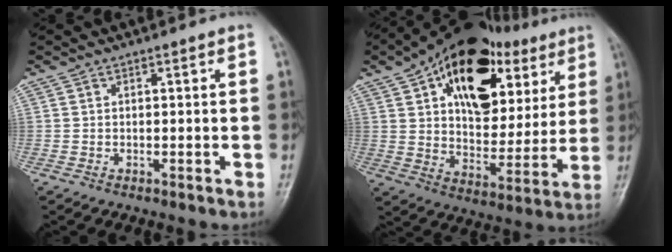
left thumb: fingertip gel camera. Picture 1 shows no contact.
{"total": 26.3, "force": [11.2, 15.4, 18.1], "torque": [-0.228, -0.001, 0.176]}